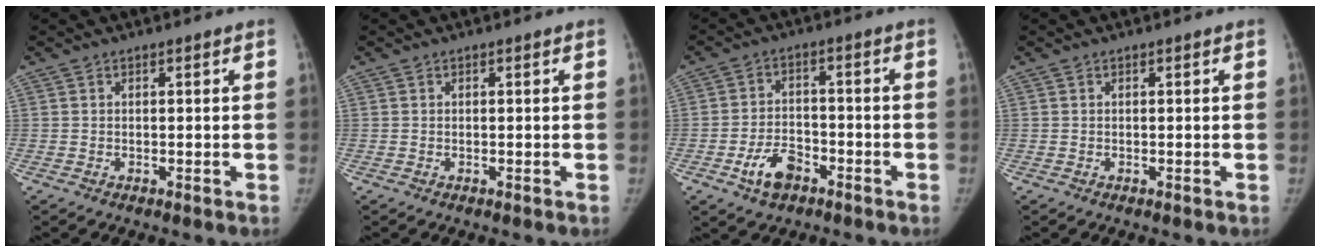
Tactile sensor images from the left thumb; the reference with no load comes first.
{"total": 0.0}
{"total": 7.0, "force": [-3.8, 4.3, 4.1], "torque": [-0.064, 0.025, -0.064]}
{"total": 0.0}